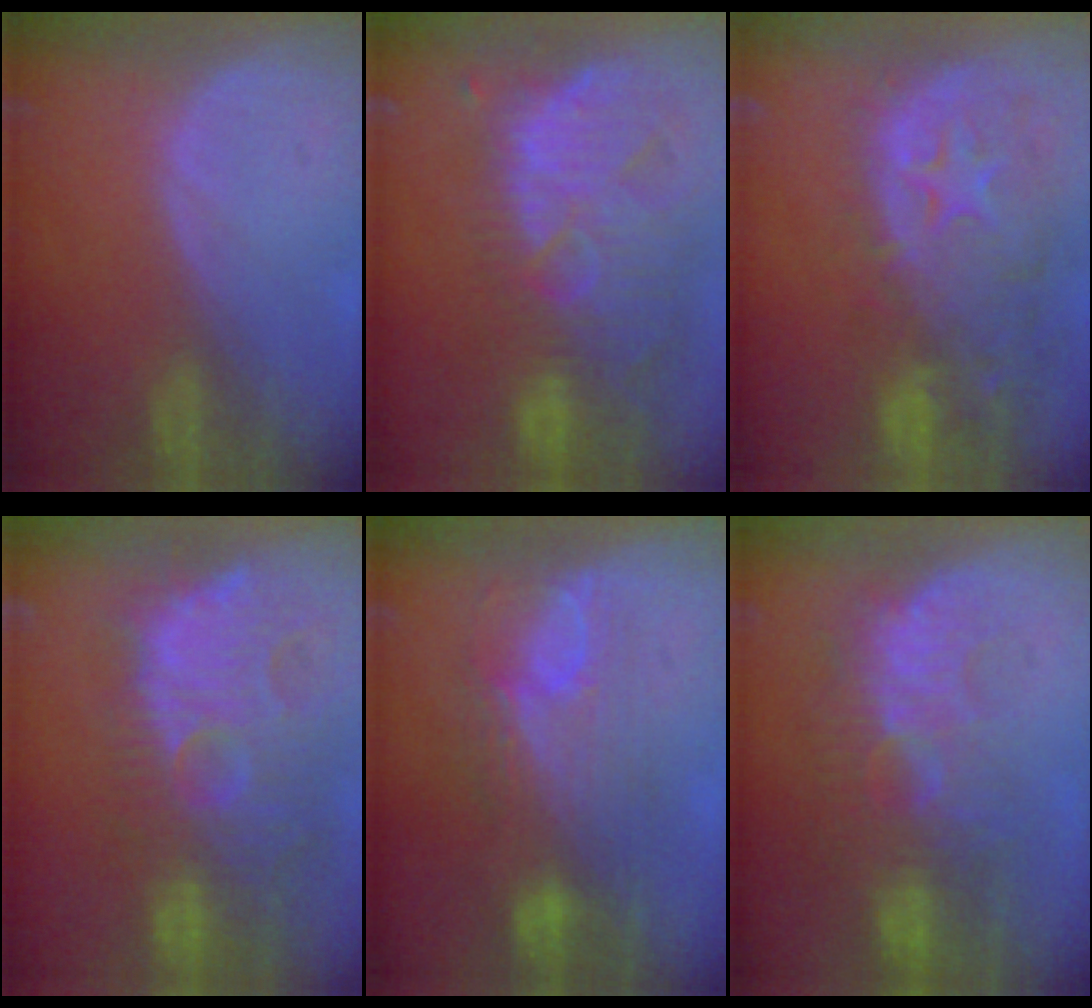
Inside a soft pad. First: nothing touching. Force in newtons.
{"total": 13.2, "press": 11.4, "slide": 6.6}
{"total": 13.9, "press": 11.1, "slide": 8.3}
{"total": 13.7, "press": 12.3, "slide": 5.9}
{"total": 9.1, "press": 8.5, "slide": 3.4}
{"total": 10.4, "press": 9.5, "slide": 4.3}